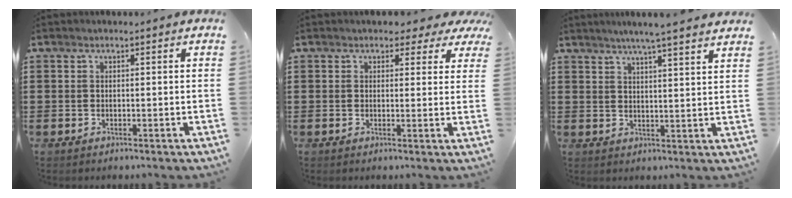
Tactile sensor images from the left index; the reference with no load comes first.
{"total": 2.0, "force": [1.2, 1.4, 0.8], "torque": [-0.009, 0.001, 0.017]}
{"total": 4.6, "force": [4.1, -0.8, 2.1], "torque": [-0.052, -0.012, 0.070]}